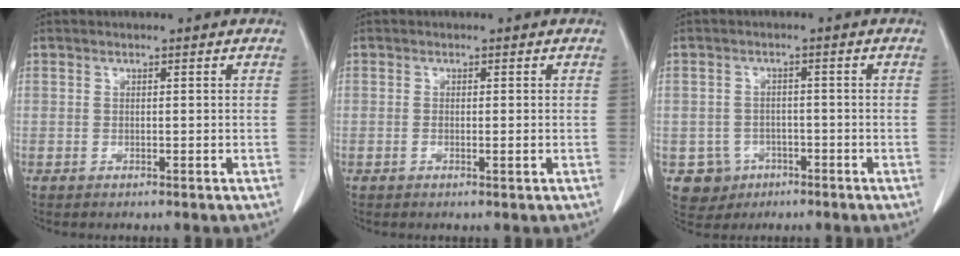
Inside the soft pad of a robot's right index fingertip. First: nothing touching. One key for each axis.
{"total": 1.1, "fx": -0.2, "fy": 0.1, "fz": 1.0, "tx": -0.015, "ty": 0.000, "tz": 0.000}
{"total": 4.7, "fx": -2.0, "fy": 4.2, "fz": 0.3, "tx": -0.001, "ty": 0.011, "tz": -0.026}